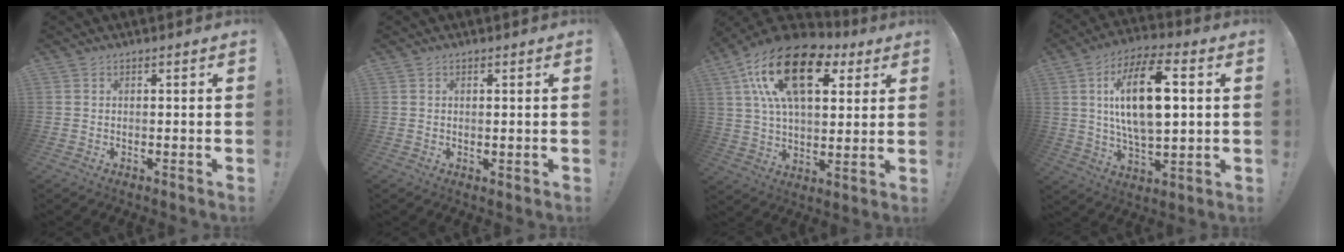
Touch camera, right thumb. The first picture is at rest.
{"total": 1.2, "force": [0.8, 0.6, 0.7], "torque": [0.000, -0.006, 0.012]}
{"total": 23.7, "force": [9.7, 12.3, 17.7], "torque": [-0.303, -0.040, 0.169]}
{"total": 19.6, "force": [3.9, 8.9, 17.1], "torque": [-0.305, -0.001, 0.053]}